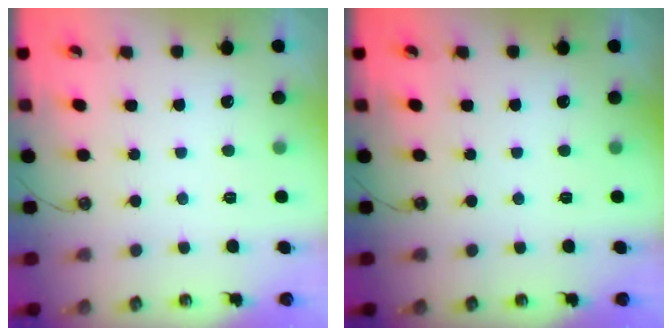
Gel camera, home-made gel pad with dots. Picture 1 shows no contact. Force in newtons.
{"total": 0.0}